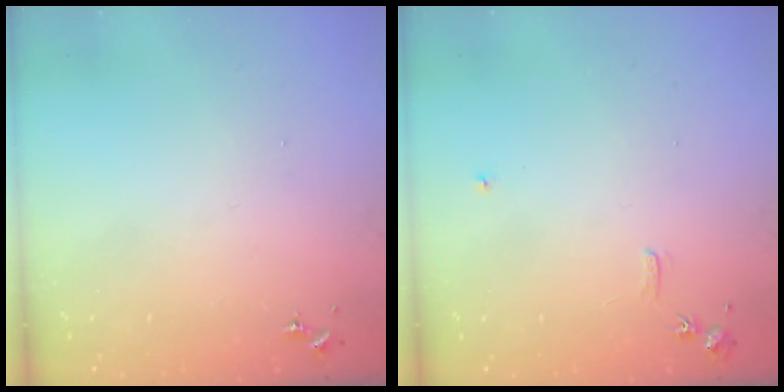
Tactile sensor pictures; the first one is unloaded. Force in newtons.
{"total": 5.9, "press": 5.9, "slide": 0.7}